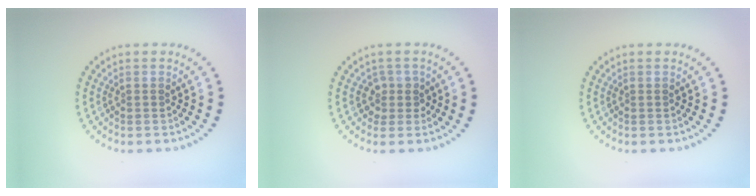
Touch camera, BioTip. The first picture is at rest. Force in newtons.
{"total": 1.7, "press": 1.3, "slide": 1.1}
{"total": 0.0}